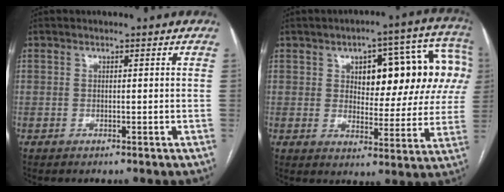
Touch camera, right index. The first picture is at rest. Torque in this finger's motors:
{"motor_torque": [0.57, 0.04, 0.59, 0.09]}